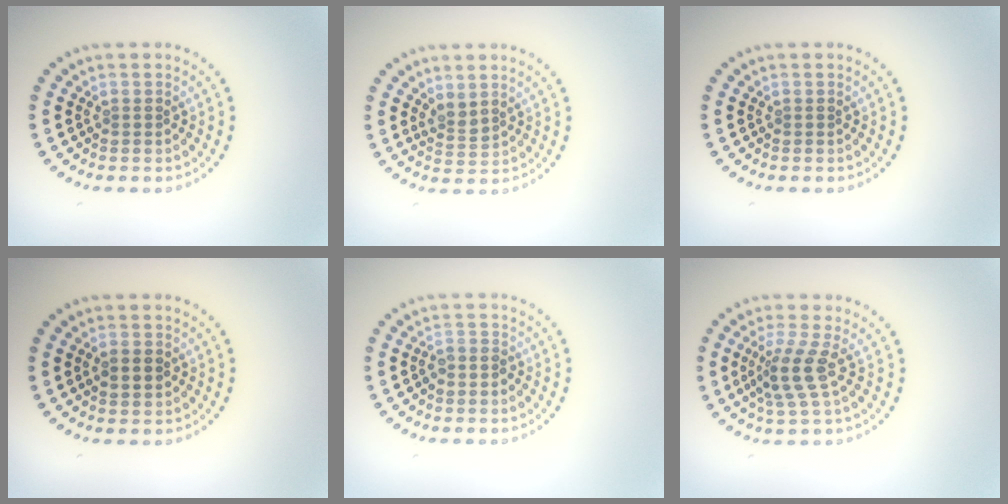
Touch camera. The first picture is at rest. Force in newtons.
{"total": 1.5, "press": 1.3, "slide": 0.7}
{"total": 0.0}
{"total": 2.1, "press": 2.1, "slide": 0.2}
{"total": 1.5, "press": 1.3, "slide": 0.8}
{"total": 3.3, "press": 2.6, "slide": 2.1}